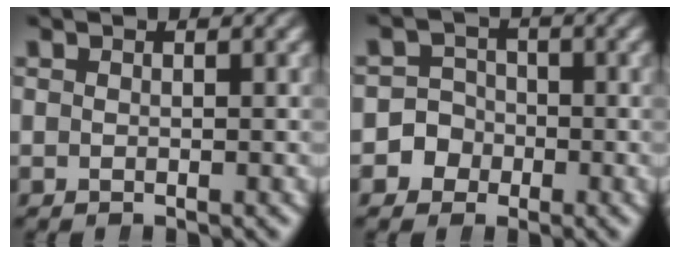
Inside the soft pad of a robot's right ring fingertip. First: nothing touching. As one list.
[{"total": 6.0, "force": [-1.7, 5.6, 1.2], "torque": [-0.044, -0.011, -0.036]}]